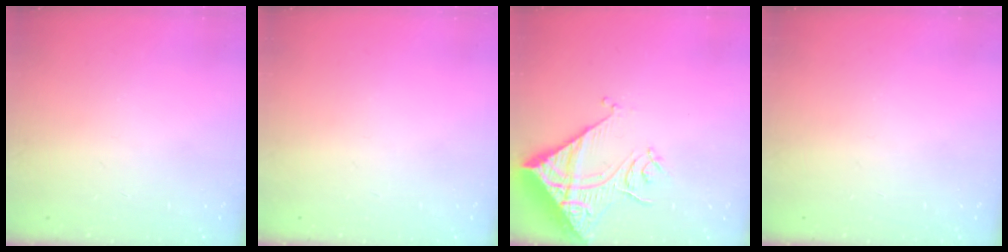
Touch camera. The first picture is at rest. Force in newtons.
{"total": 0.0}
{"total": 13.2, "press": 13.1, "slide": 1.7}
{"total": 0.0}